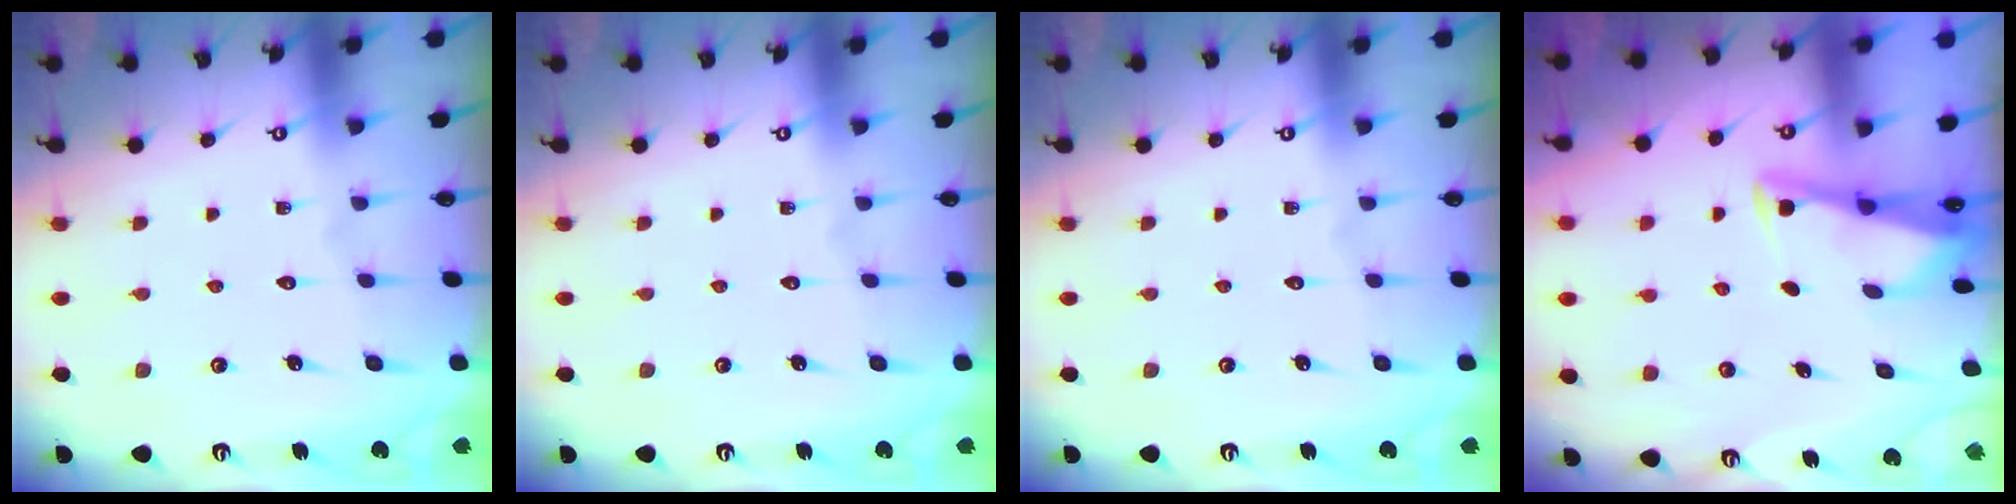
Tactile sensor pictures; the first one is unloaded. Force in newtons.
{"total": 0.0}
{"total": 0.0}
{"total": 2.8, "press": 2.8, "slide": 0.3}